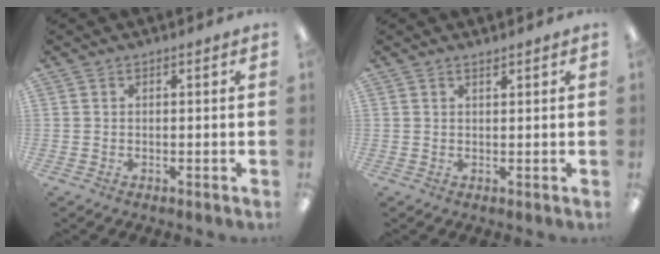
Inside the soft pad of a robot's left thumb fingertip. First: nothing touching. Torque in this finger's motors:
{"motor_torque": [-0.41, -0.31, 0.00, 0.02, 0.03]}